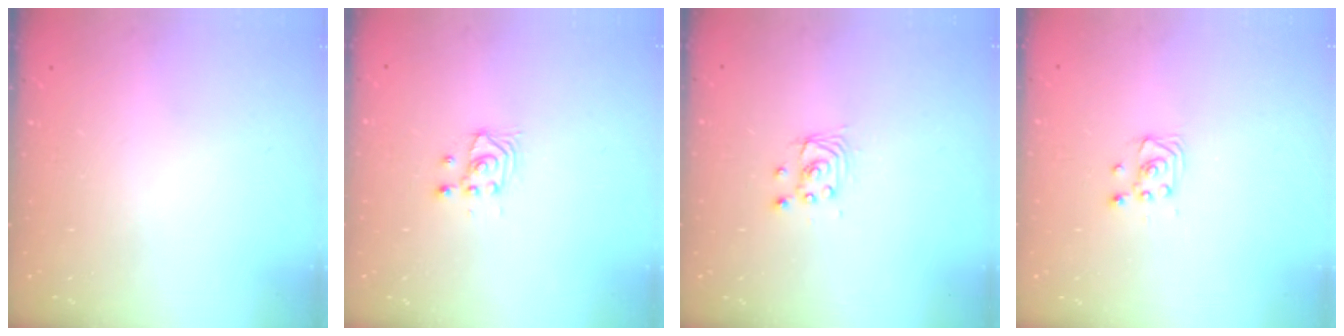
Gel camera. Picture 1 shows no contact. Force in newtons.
{"total": 3.8, "press": 3.8, "slide": 0.4}
{"total": 2.9, "press": 2.9, "slide": 0.1}
{"total": 2.9, "press": 2.9, "slide": 0.4}